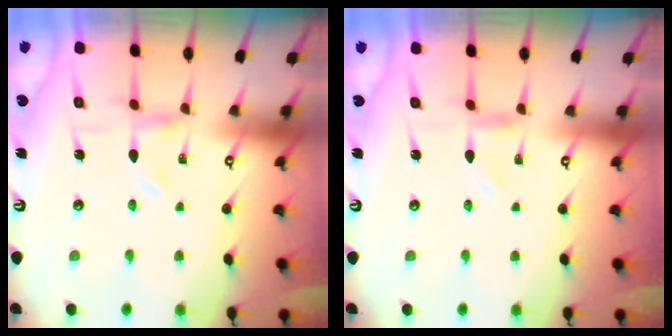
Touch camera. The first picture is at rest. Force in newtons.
{"total": 0.0}